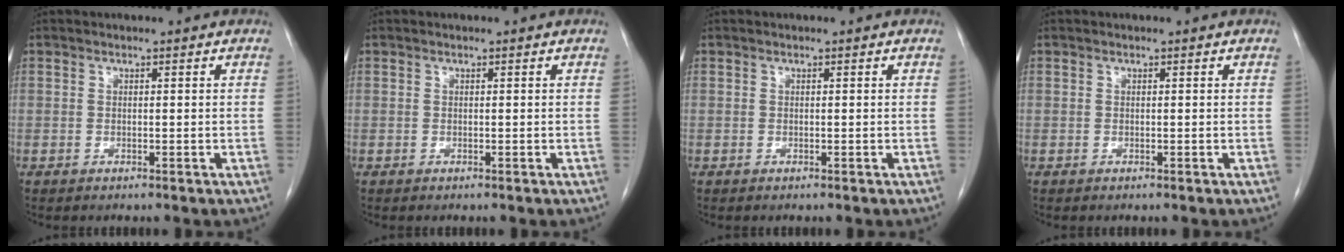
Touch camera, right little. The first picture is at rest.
{"total": 0.0}
{"total": 0.0}
{"total": 0.0}